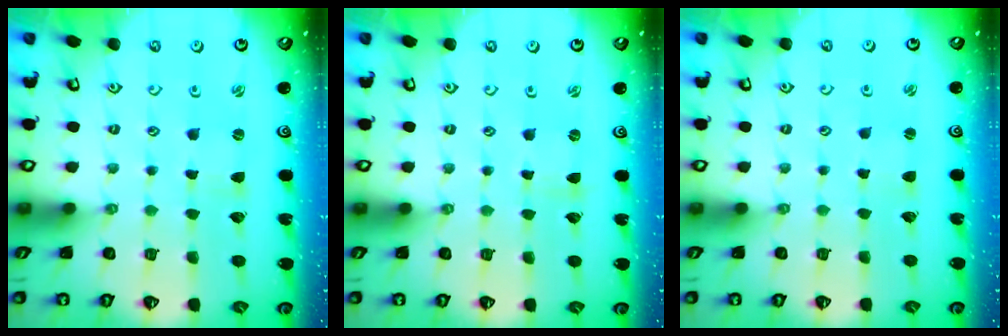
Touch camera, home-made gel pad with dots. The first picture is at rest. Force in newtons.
{"total": 0.0}
{"total": 1.7, "press": 1.7, "slide": 0.3}